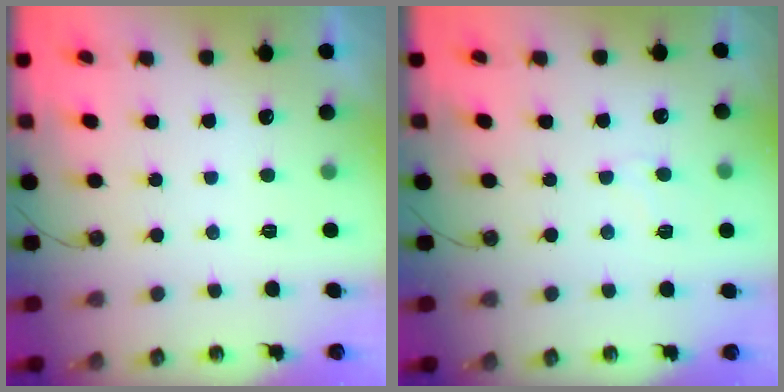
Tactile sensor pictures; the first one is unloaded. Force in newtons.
{"total": 5.3, "press": 5.2, "slide": 0.6}